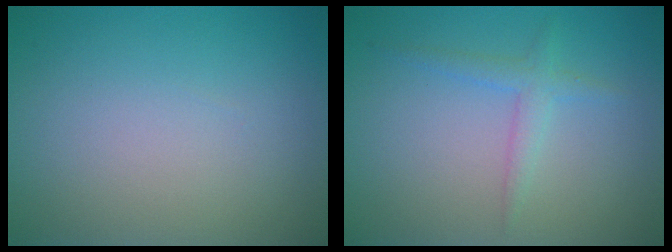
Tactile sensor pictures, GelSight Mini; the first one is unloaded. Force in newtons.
{"total": 1.7, "press": 1.7, "slide": 0.1}